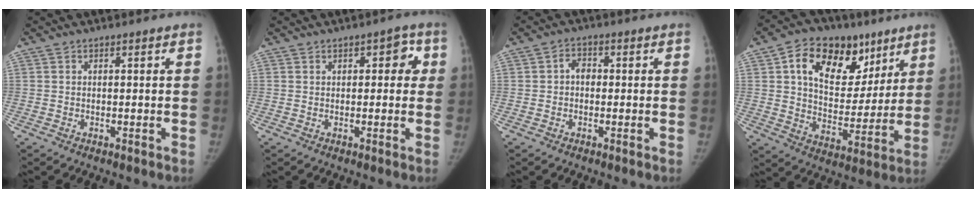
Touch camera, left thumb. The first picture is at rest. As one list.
[{"total": 4.0, "force": [1.0, 2.6, 2.8], "torque": [-0.003, 0.004, 0.003]}, {"total": 2.9, "force": [-0.2, 2.3, 1.7], "torque": [-0.013, 0.013, -0.011]}, {"total": 20.2, "force": [9.6, 13.0, 12.1], "torque": [-0.146, -0.023, 0.157]}]